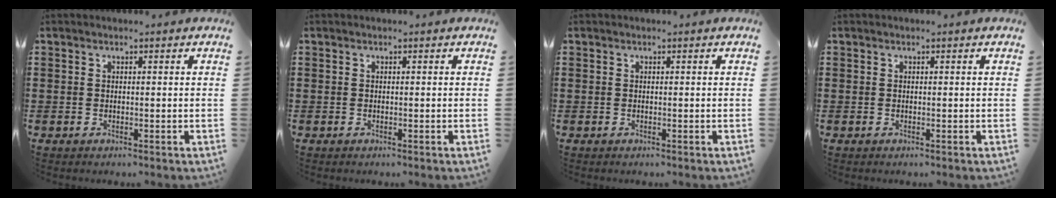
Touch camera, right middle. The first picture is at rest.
{"total": 0.0}
{"total": 0.0}
{"total": 0.0}